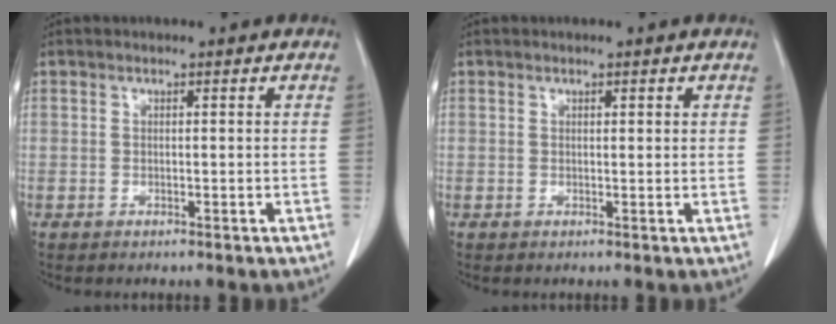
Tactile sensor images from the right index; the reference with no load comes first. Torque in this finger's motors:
{"motor_torque": [0.03, -0.03, -0.02, -0.01]}